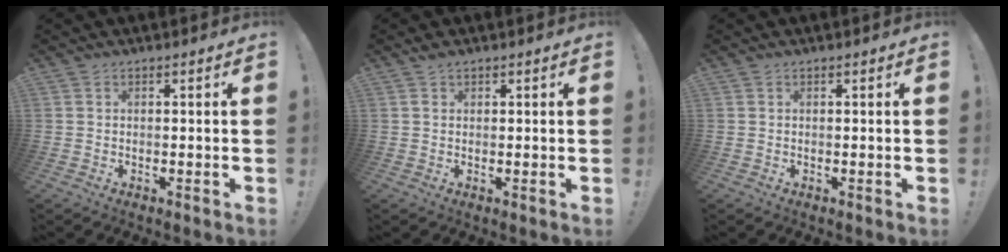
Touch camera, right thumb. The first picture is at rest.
{"total": 1.1, "force": [0.9, 0.6, 0.4], "torque": [-0.007, 0.001, 0.016]}
{"total": 0.0}